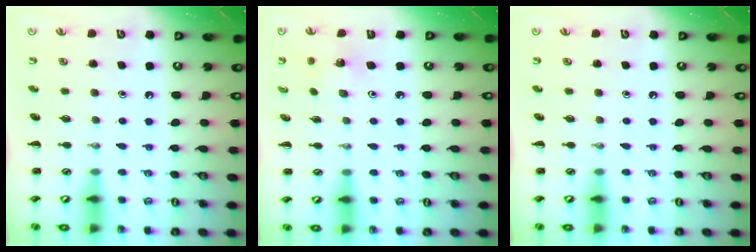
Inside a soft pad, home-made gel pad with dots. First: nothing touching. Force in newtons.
{"total": 1.9, "press": 1.8, "slide": 0.6}
{"total": 0.0}